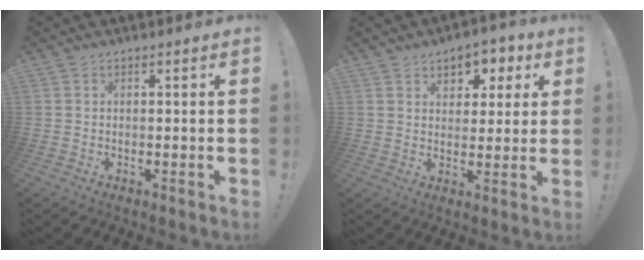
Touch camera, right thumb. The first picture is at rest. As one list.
[{"total": 6.5, "force": [3.0, 5.3, 2.2], "torque": [-0.011, -0.024, 0.054]}]